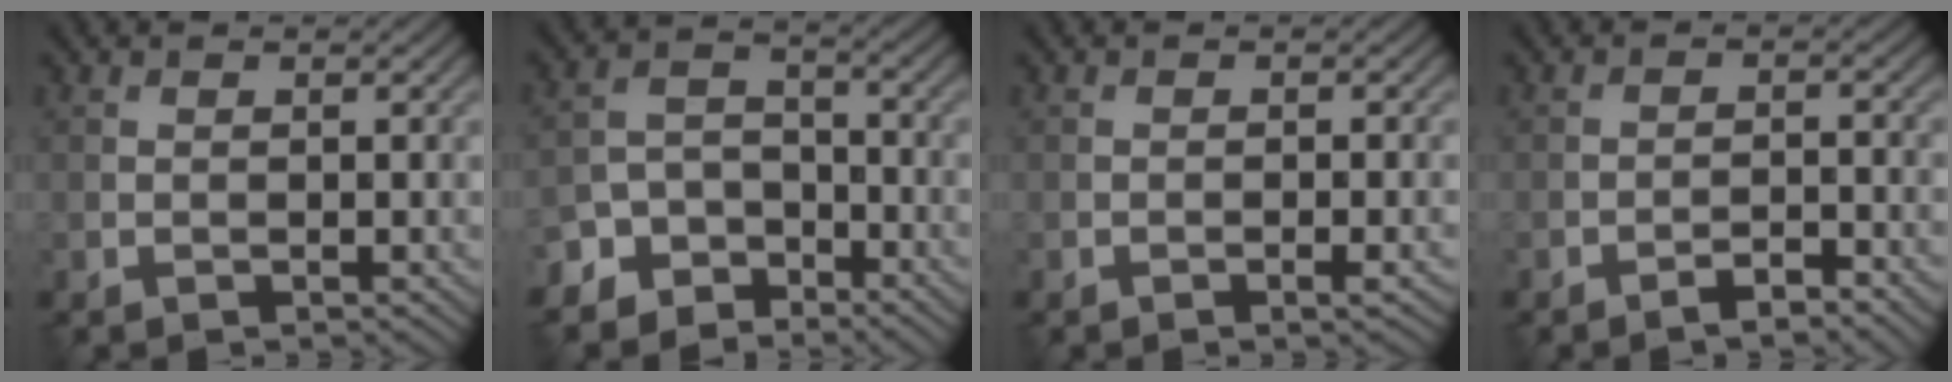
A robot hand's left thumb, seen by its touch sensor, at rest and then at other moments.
{"total": 6.6, "force": [-5.4, 3.6, 1.5], "torque": [-0.032, -0.005, -0.115]}
{"total": 1.3, "force": [-0.7, 0.3, 1.1], "torque": [-0.016, 0.000, -0.010]}
{"total": 2.9, "force": [-2.3, 0.5, 1.8], "torque": [-0.027, 0.008, -0.039]}